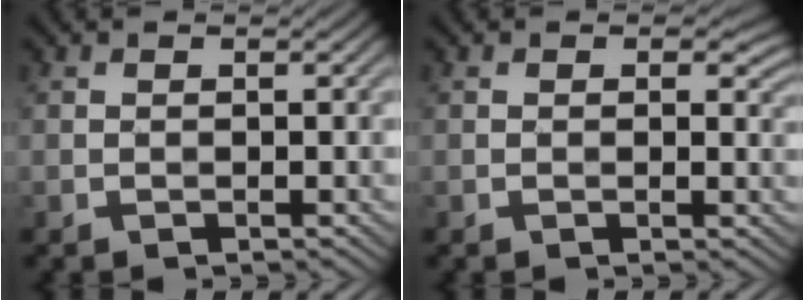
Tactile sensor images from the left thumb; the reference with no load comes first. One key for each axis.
{"total": 2.3, "fx": 0.7, "fy": 1.3, "fz": 1.8, "tx": -0.028, "ty": -0.004, "tz": 0.010}